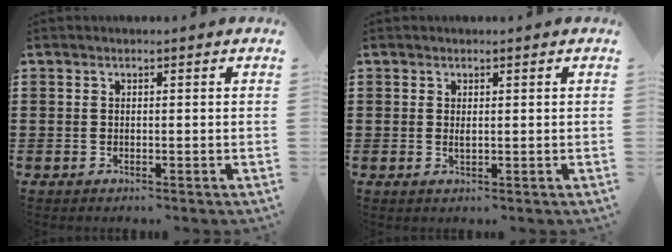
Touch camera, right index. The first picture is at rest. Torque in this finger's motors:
{"motor_torque": [0.70, 0.27, 0.21, 0.15]}